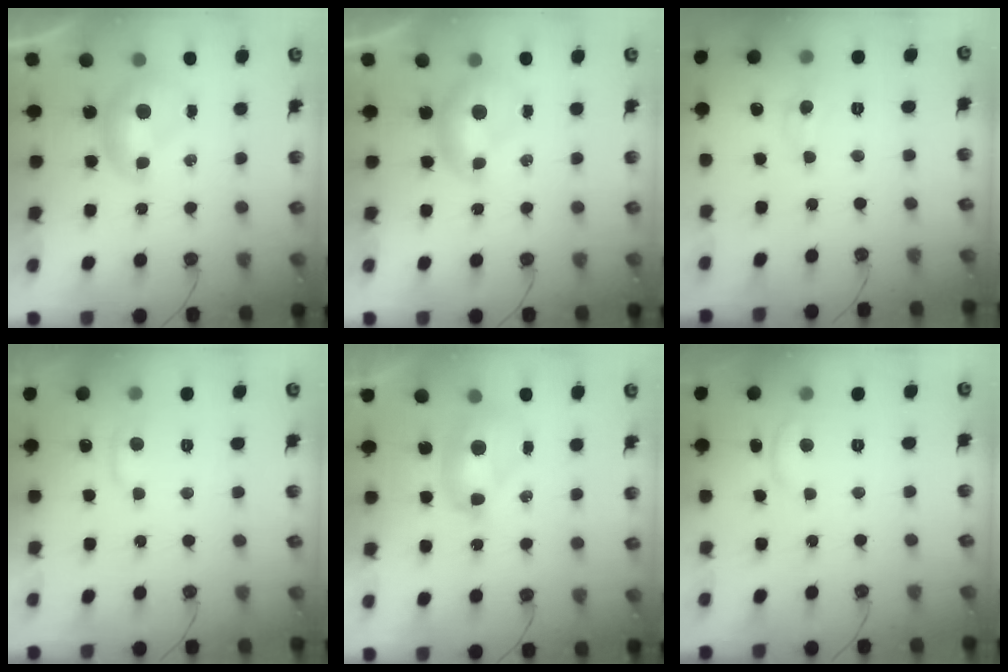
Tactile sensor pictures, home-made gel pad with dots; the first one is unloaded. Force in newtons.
{"total": 0.0}
{"total": 0.0}
{"total": 0.8, "press": 0.2, "slide": 0.8}
{"total": 2.7, "press": 2.7, "slide": 0.1}
{"total": 0.0}